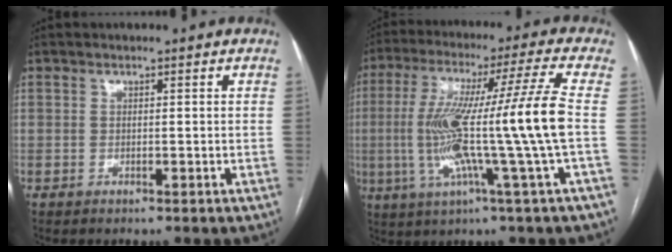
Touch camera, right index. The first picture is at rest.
{"total": 16.9, "force": [-2.2, -2.5, 16.6], "torque": [-0.302, 0.001, -0.047]}